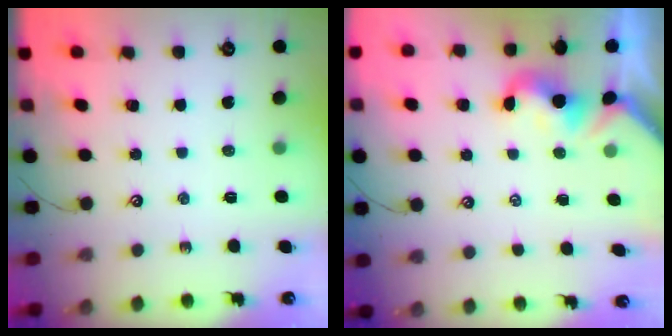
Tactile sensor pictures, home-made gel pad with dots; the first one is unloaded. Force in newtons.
{"total": 0.7, "press": 0.1, "slide": 0.7}